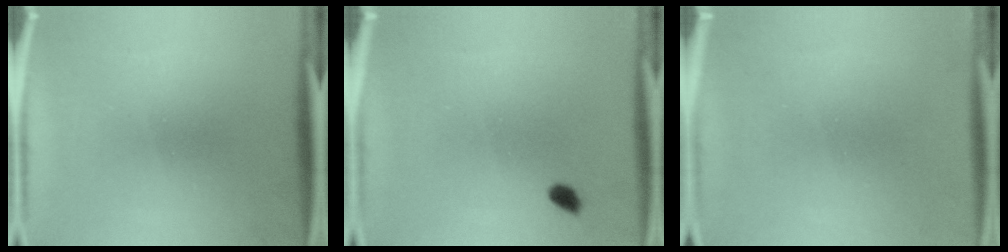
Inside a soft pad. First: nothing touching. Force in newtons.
{"total": 1.5}
{"total": 1.1}